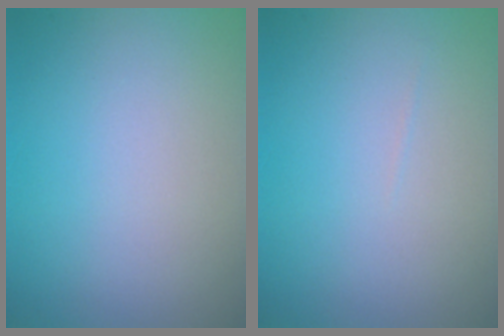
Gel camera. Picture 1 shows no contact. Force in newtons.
{"total": 0.0}